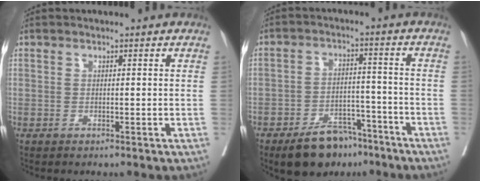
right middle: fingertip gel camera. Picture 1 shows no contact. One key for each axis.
{"total": 9.4, "fx": -7.1, "fy": 4.6, "fz": 4.2, "tx": -0.063, "ty": 0.002, "tz": -0.115}